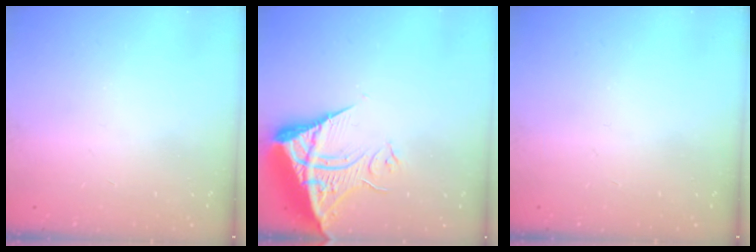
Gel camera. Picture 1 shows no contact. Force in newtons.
{"total": 11.0, "press": 10.9, "slide": 1.2}
{"total": 0.0}